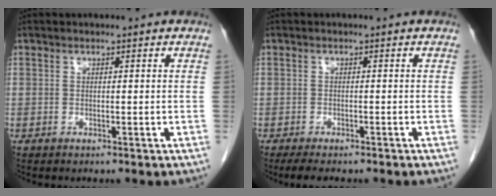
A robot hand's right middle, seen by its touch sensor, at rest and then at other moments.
{"total": 4.5, "force": [-3.7, 1.3, 2.3], "torque": [-0.038, -0.013, -0.050]}